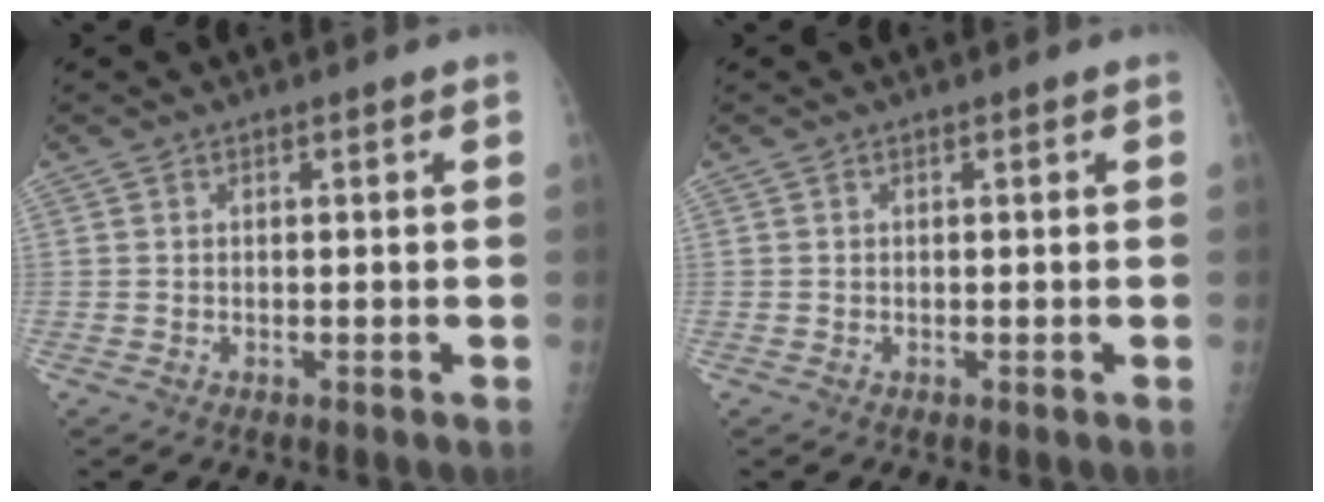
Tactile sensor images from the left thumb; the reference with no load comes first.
{"total": 0.0}